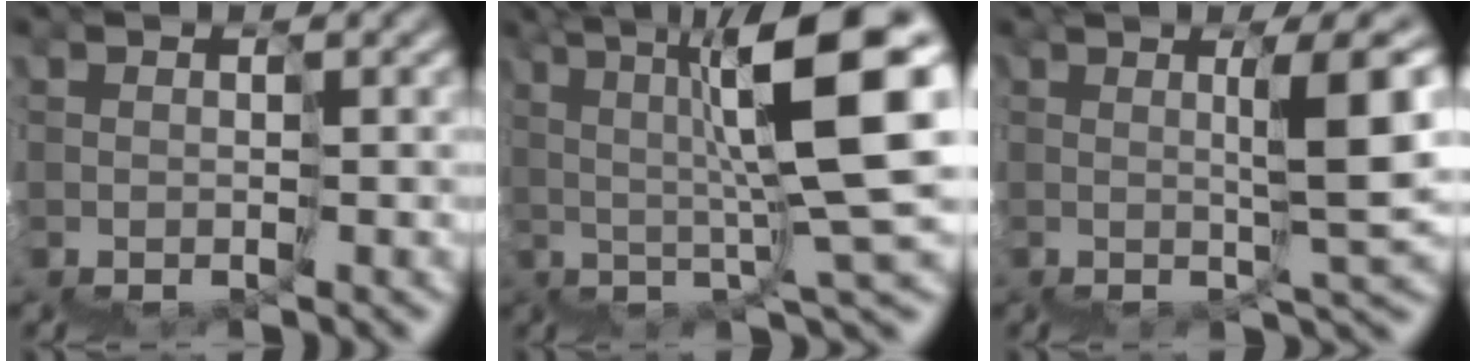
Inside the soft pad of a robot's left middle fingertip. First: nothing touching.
{"total": 10.1, "force": [2.9, 0.2, 9.7], "torque": [-0.146, 0.030, 0.046]}
{"total": 6.7, "force": [2.4, 0.1, 6.3], "torque": [-0.088, 0.030, 0.039]}